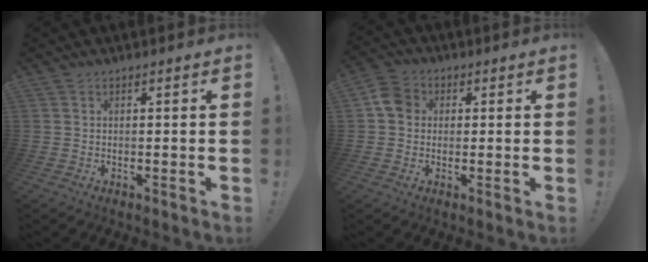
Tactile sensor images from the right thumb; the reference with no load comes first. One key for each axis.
{"total": 6.5, "fx": 0.7, "fy": 5.6, "fz": 3.1, "tx": -0.047, "ty": 0.018, "tz": 0.017}